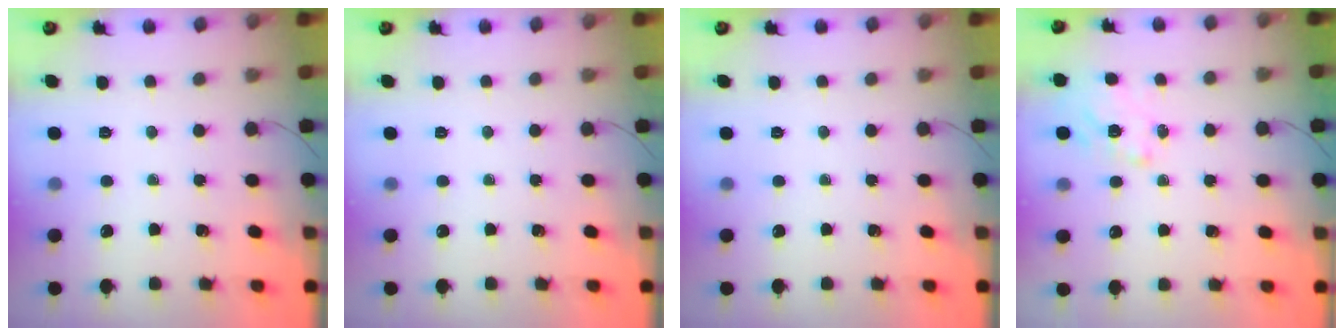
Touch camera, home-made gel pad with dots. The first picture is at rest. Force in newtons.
{"total": 0.0}
{"total": 0.0}
{"total": 1.4, "press": 1.2, "slide": 0.8}